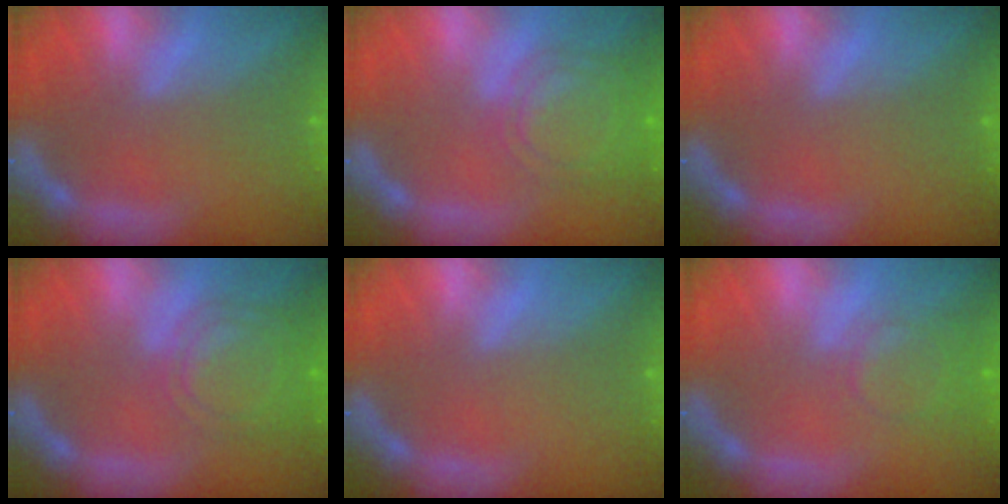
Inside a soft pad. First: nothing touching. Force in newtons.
{"total": 7.0}
{"total": 0.0}
{"total": 7.0}
{"total": 0.0}
{"total": 4.0}